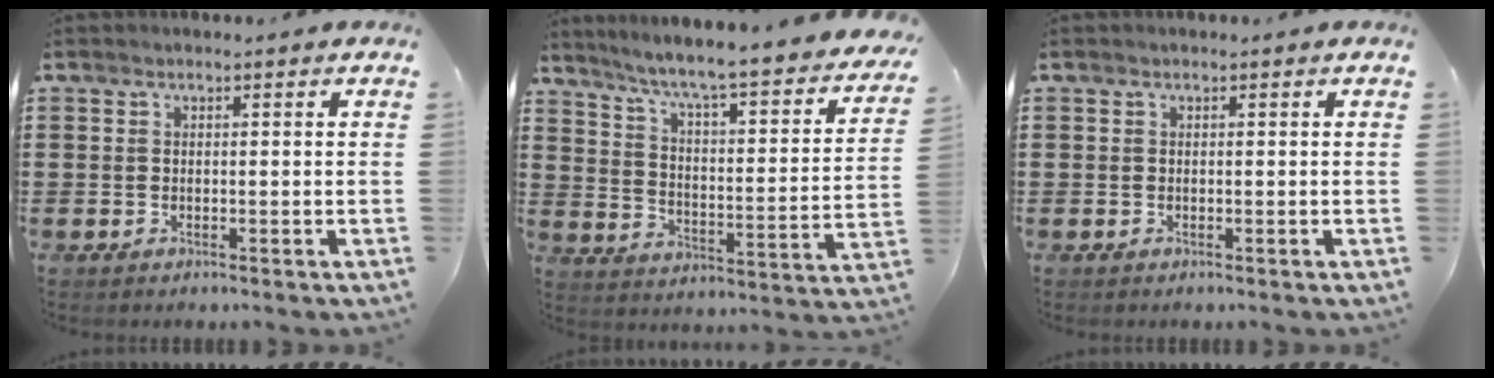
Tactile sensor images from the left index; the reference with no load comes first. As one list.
[{"total": 5.1, "force": [4.0, -0.6, 3.1], "torque": [-0.079, -0.048, 0.055]}, {"total": 0.0}]